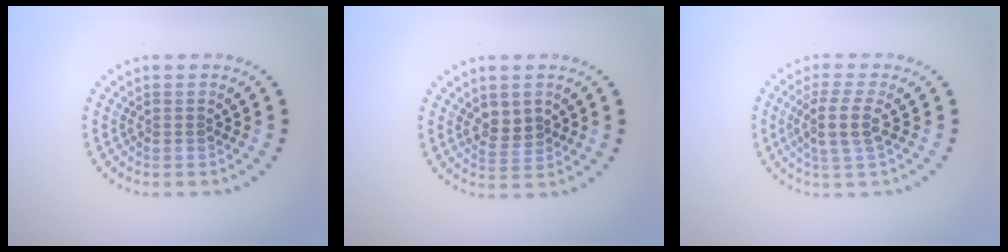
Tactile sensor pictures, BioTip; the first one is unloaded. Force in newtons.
{"total": 2.1, "press": 2.0, "slide": 0.5}
{"total": 2.9, "press": 2.4, "slide": 1.6}